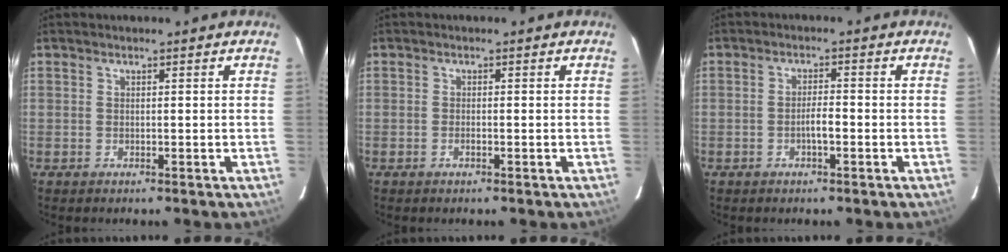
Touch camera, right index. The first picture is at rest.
{"total": 0.7, "force": [-0.4, 0.1, 0.6], "torque": [-0.015, 0.000, -0.006]}
{"total": 2.5, "force": [-0.9, 0.5, 2.3], "torque": [-0.038, 0.005, -0.016]}